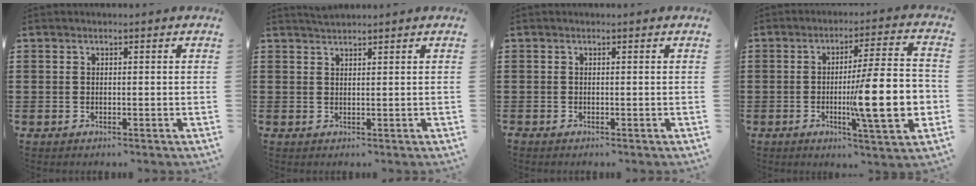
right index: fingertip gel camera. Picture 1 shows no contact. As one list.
[{"total": 1.4, "force": [1.4, 0.1, -0.1], "torque": [0.000, 0.001, 0.028]}, {"total": 0.0}, {"total": 15.4, "force": [-2.5, 3.1, 14.9], "torque": [-0.211, -0.014, -0.045]}]